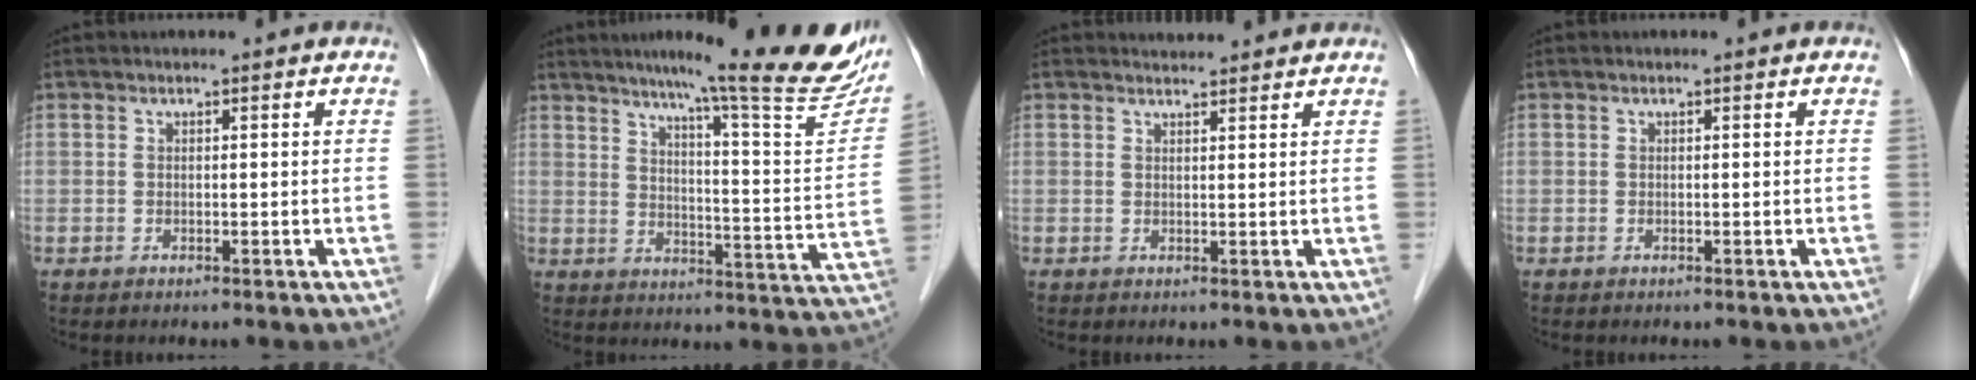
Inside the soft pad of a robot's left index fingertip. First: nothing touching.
{"total": 22.9, "force": [18.6, 0.7, 13.3], "torque": [-0.180, -0.050, 0.232]}
{"total": 2.7, "force": [2.7, 0.4, 0.2], "torque": [-0.012, 0.014, 0.037]}
{"total": 0.0}